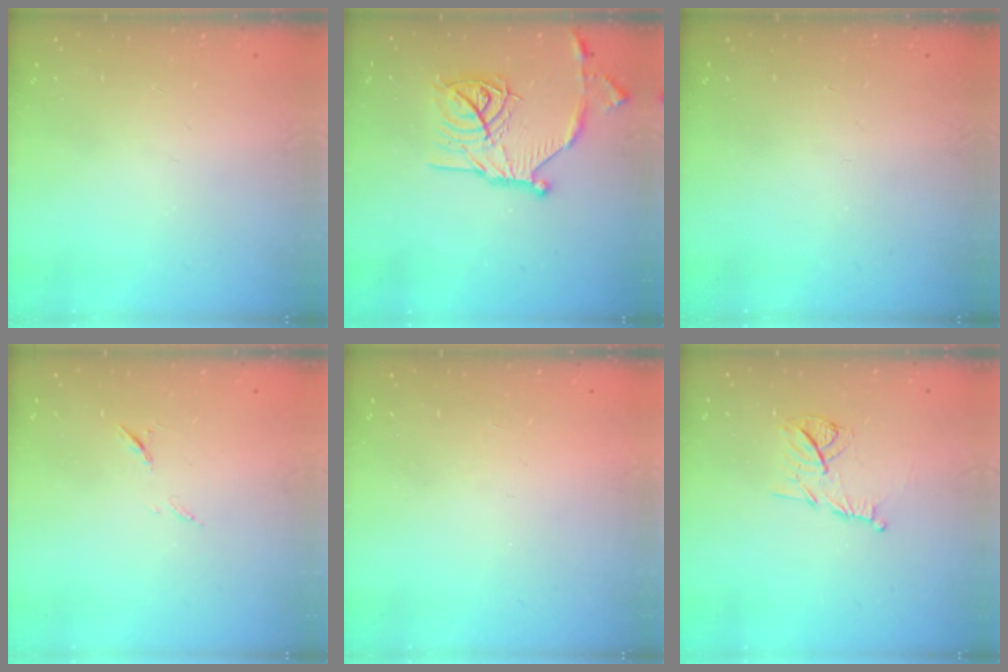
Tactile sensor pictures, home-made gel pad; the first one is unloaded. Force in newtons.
{"total": 19.6, "press": 19.5, "slide": 1.7}
{"total": 0.0}
{"total": 6.2, "press": 6.2, "slide": 0.8}
{"total": 1.5, "press": 1.5, "slide": 0.1}
{"total": 8.6, "press": 8.6, "slide": 0.7}